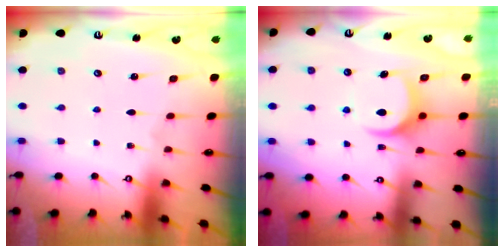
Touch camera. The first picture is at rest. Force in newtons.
{"total": 7.8, "press": 7.7, "slide": 0.5}